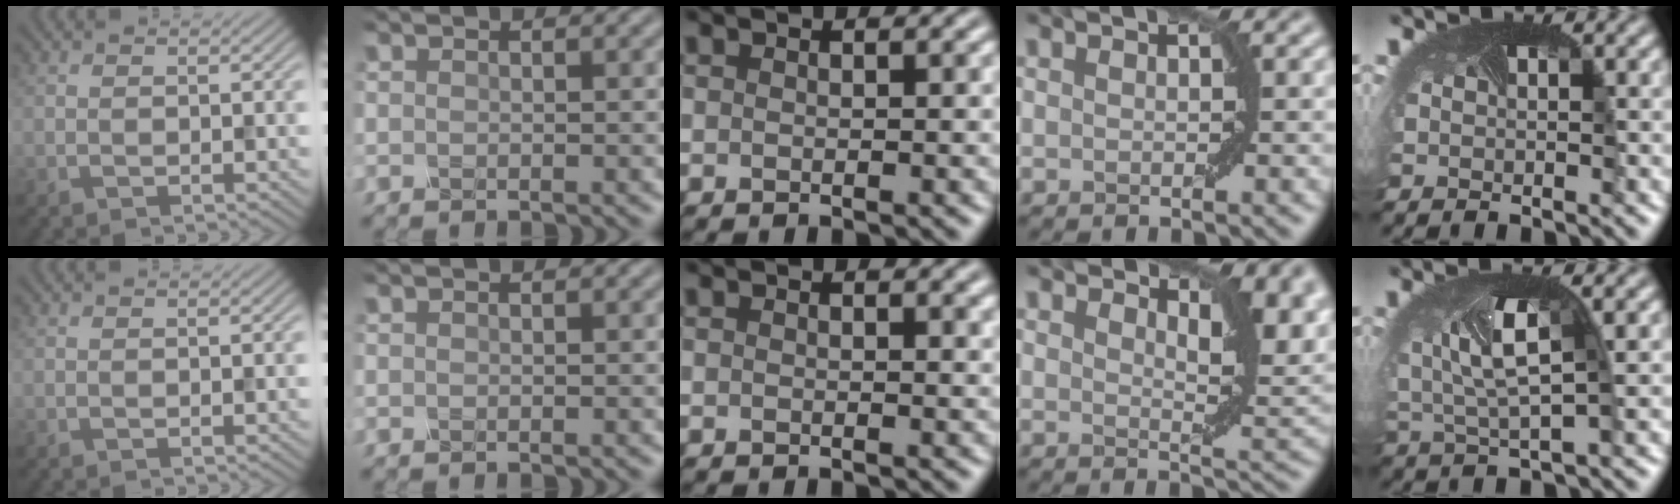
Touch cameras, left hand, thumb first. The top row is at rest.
{"middle": {"total": 0.6, "force": [0.4, 0.2, 0.4], "torque": [-0.003, -0.002, 0.007]}, "ring": {"total": 5.4, "force": [3.2, 1.9, 3.9], "torque": [-0.050, -0.001, 0.048]}, "little": {"total": 5.3, "force": [0.9, 2.3, 4.7], "torque": [-0.114, 0.003, 0.012]}}